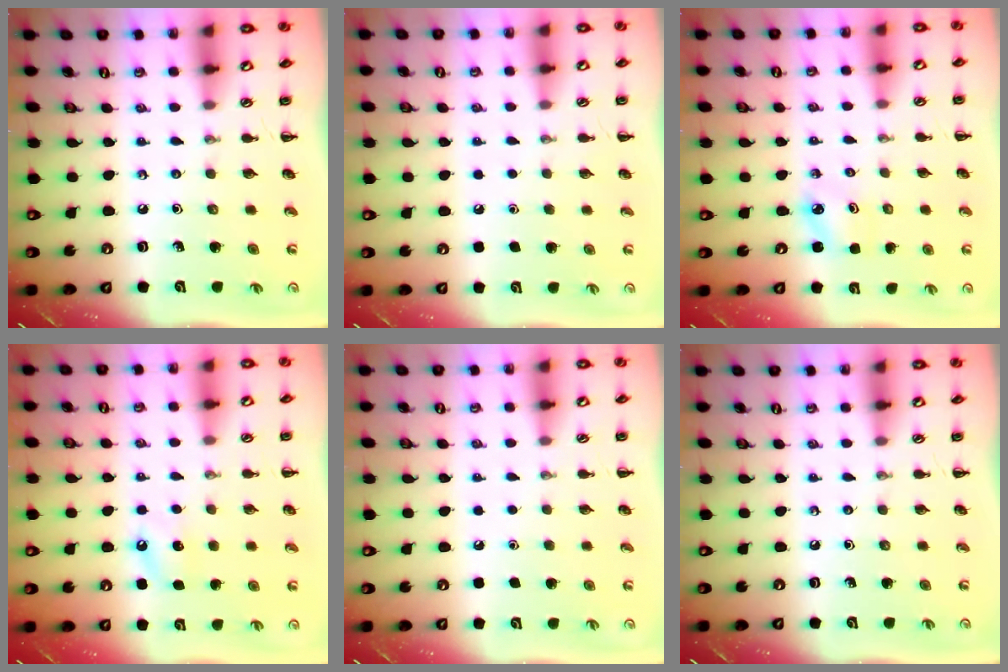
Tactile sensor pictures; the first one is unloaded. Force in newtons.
{"total": 1.8, "press": 1.7, "slide": 0.1}
{"total": 2.3, "press": 2.3, "slide": 0.4}
{"total": 6.0, "press": 5.7, "slide": 1.6}
{"total": 1.6, "press": 1.6, "slide": 0.1}
{"total": 0.0}